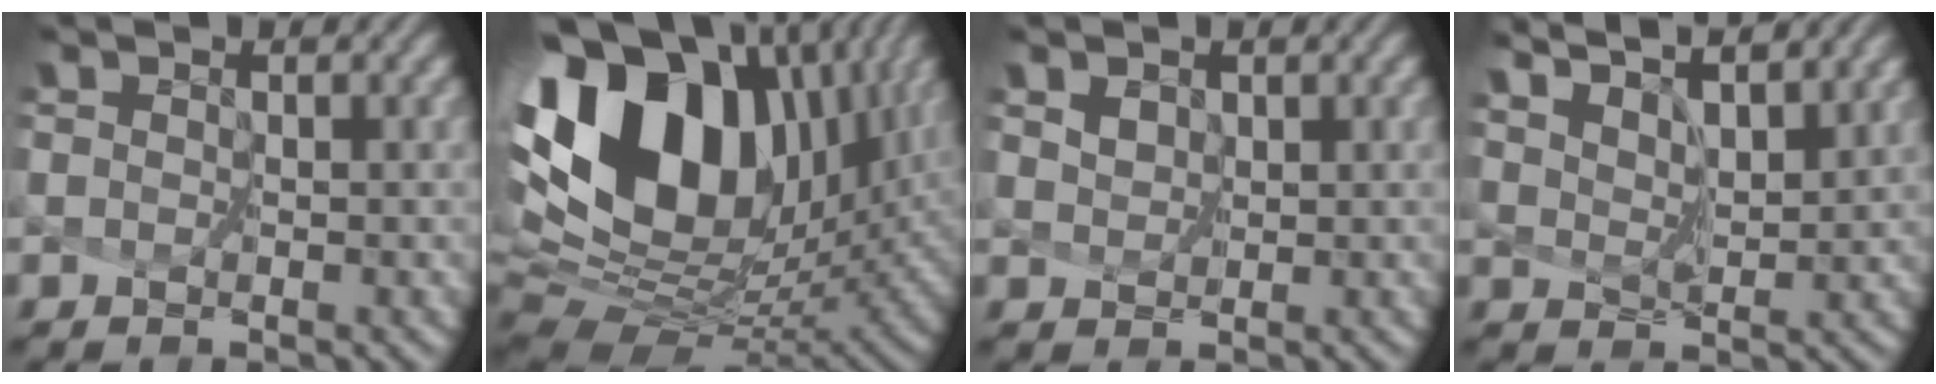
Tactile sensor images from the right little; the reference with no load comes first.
{"total": 16.0, "force": [5.5, 9.9, 11.3], "torque": [-0.218, 0.030, 0.103]}
{"total": 3.8, "force": [2.6, 2.2, 1.6], "torque": [-0.047, 0.004, 0.044]}
{"total": 7.2, "force": [6.6, 0.9, 2.6], "torque": [-0.061, 0.000, 0.107]}